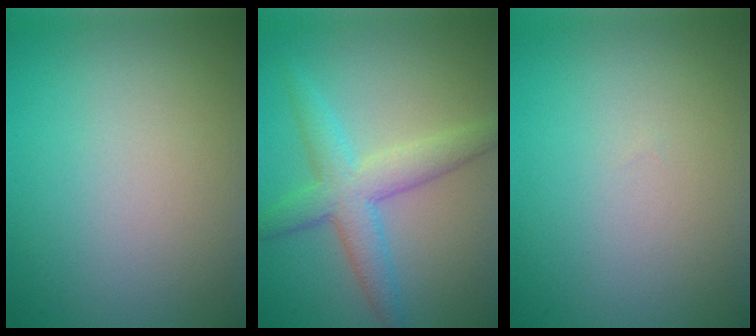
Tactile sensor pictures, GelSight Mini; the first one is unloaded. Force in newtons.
{"total": 4.7, "press": 4.7, "slide": 0.1}
{"total": 0.0}